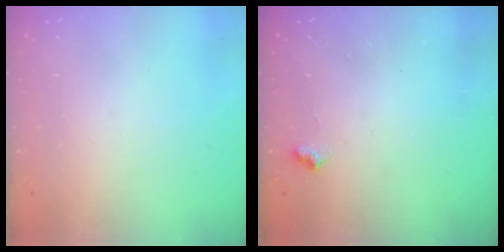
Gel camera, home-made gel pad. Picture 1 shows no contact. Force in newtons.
{"total": 4.5, "press": 4.4, "slide": 0.6}